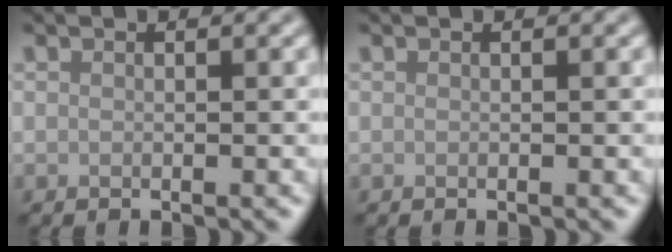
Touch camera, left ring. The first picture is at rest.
{"total": 0.0}